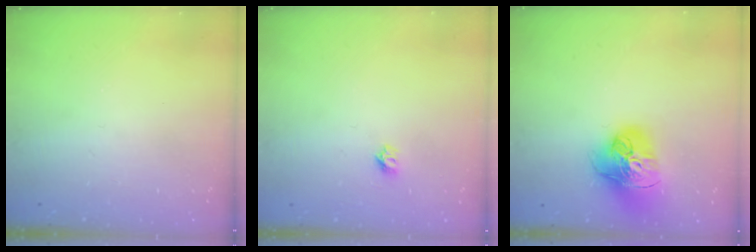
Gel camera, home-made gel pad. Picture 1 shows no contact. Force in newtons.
{"total": 4.4, "press": 4.4, "slide": 0.4}
{"total": 18.6, "press": 18.5, "slide": 2.1}